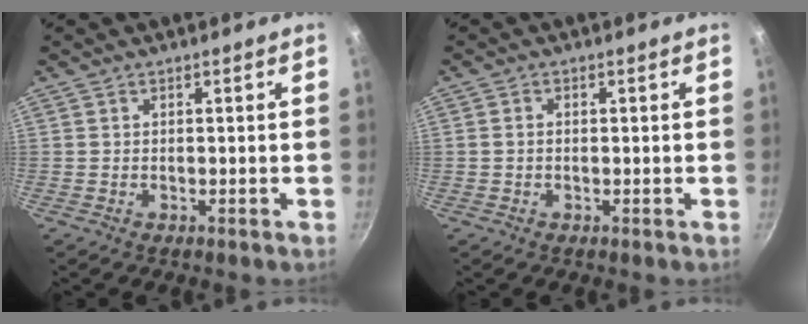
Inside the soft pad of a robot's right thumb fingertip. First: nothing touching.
{"total": 1.1, "force": [-0.1, 0.8, 0.7], "torque": [-0.014, 0.005, -0.003]}